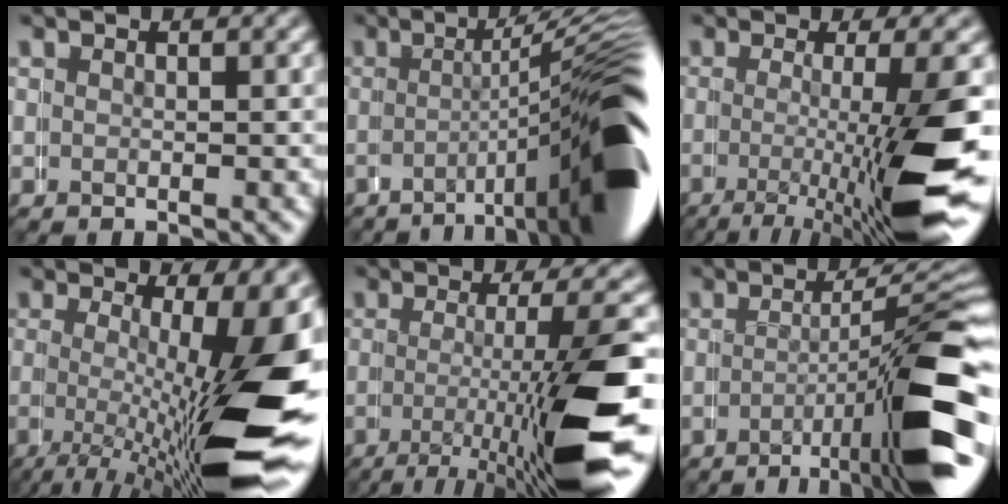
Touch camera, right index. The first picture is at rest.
{"total": 13.2, "force": [-2.9, 3.7, 12.3], "torque": [-0.143, 0.000, -0.040]}
{"total": 12.9, "force": [-3.4, 4.1, 11.8], "torque": [-0.180, -0.032, -0.027]}
{"total": 14.0, "force": [-2.0, 5.1, 12.9], "torque": [-0.191, -0.024, -0.011]}
{"total": 14.5, "force": [-4.0, 4.5, 13.2], "torque": [-0.200, -0.033, -0.033]}
{"total": 11.5, "force": [-4.3, 3.2, 10.1], "torque": [-0.129, 0.002, -0.058]}